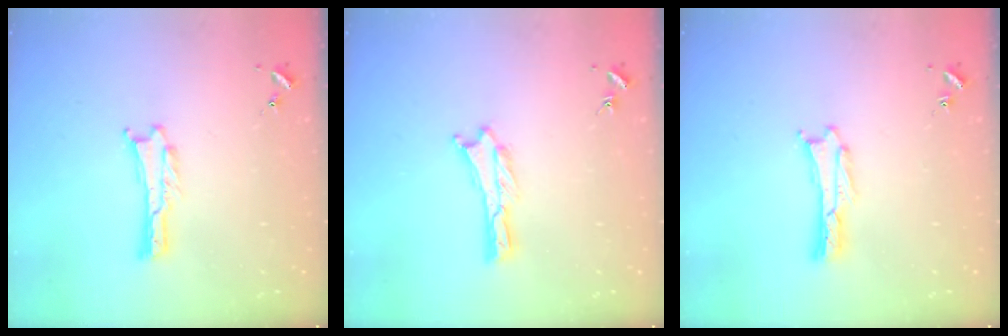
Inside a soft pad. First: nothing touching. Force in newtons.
{"total": 0.0}
{"total": 0.0}